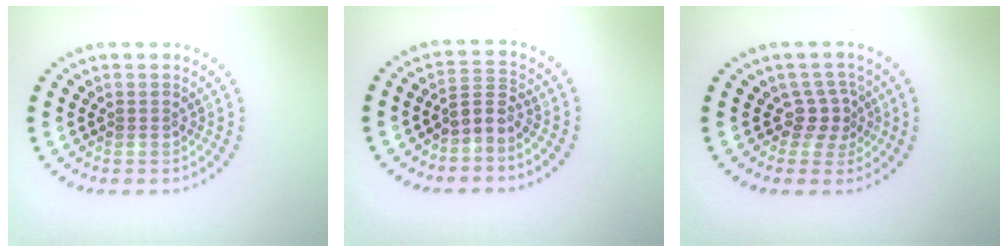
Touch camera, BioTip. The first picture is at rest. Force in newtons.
{"total": 1.9, "press": 1.3, "slide": 1.4}
{"total": 2.2, "press": 1.5, "slide": 1.7}